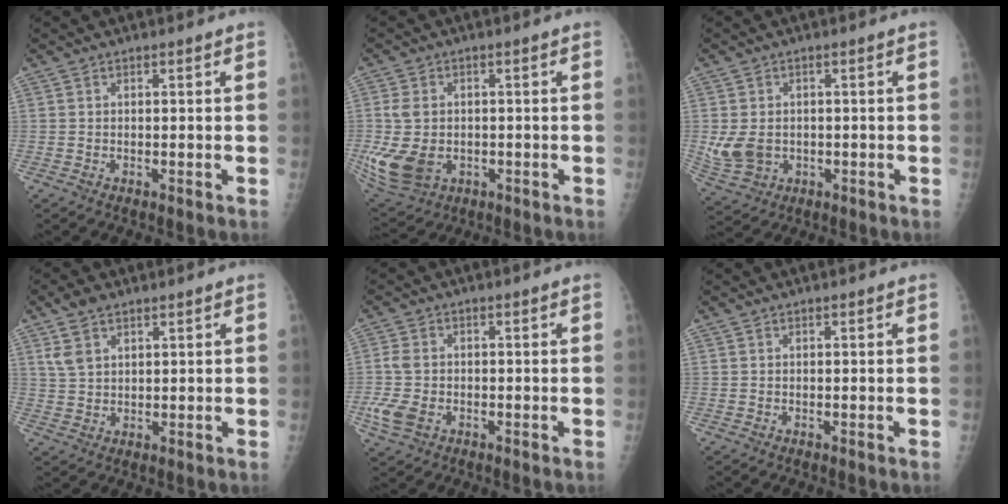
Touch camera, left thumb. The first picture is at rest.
{"total": 11.2, "force": [-1.6, 8.0, 7.6], "torque": [-0.161, -0.002, -0.015]}
{"total": 6.4, "force": [-0.4, 5.2, 3.8], "torque": [-0.068, -0.002, 0.006]}
{"total": 5.4, "force": [3.2, 3.1, 3.1], "torque": [-0.053, -0.007, 0.070]}
{"total": 5.9, "force": [-1.4, 4.2, 3.9], "torque": [-0.095, 0.006, -0.027]}
{"total": 0.0}